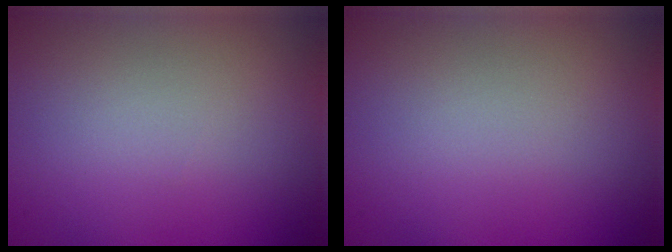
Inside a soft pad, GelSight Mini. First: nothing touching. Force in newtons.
{"total": 0.0}